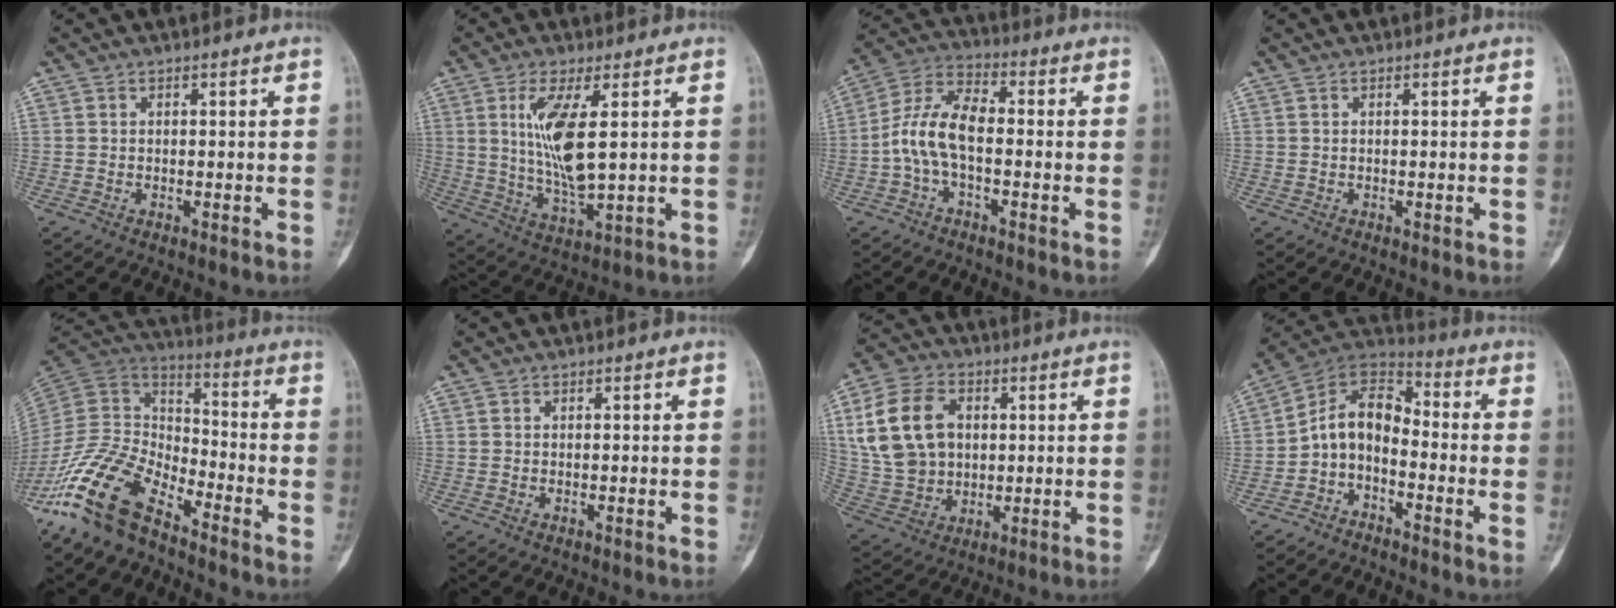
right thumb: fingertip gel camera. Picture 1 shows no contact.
{"total": 11.6, "force": [2.4, 3.1, 10.9], "torque": [-0.231, -0.030, 0.057]}
{"total": 9.6, "force": [-1.7, 4.7, 8.2], "torque": [-0.164, 0.037, -0.042]}
{"total": 0.0}
{"total": 15.7, "force": [-11.3, 6.5, 8.7], "torque": [-0.154, 0.072, -0.232]}
{"total": 0.0}
{"total": 15.8, "force": [3.4, 11.8, 9.9], "torque": [-0.172, 0.008, 0.070]}
{"total": 9.3, "force": [-3.0, 5.8, 6.7], "torque": [-0.102, 0.073, -0.070]}